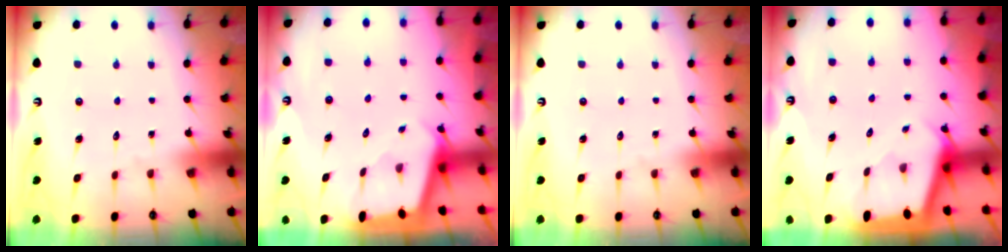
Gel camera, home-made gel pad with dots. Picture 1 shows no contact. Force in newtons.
{"total": 1.9, "press": 1.9, "slide": 0.2}
{"total": 0.0}
{"total": 2.4, "press": 2.4, "slide": 0.2}